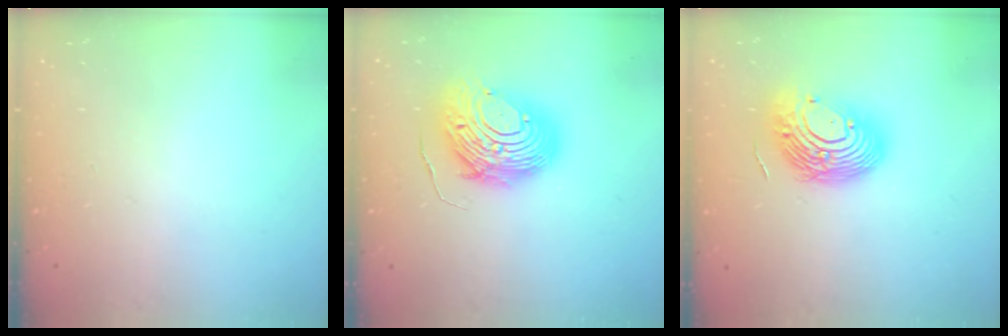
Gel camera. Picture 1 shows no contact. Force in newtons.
{"total": 13.5, "press": 13.4, "slide": 0.8}
{"total": 15.1, "press": 14.8, "slide": 2.7}